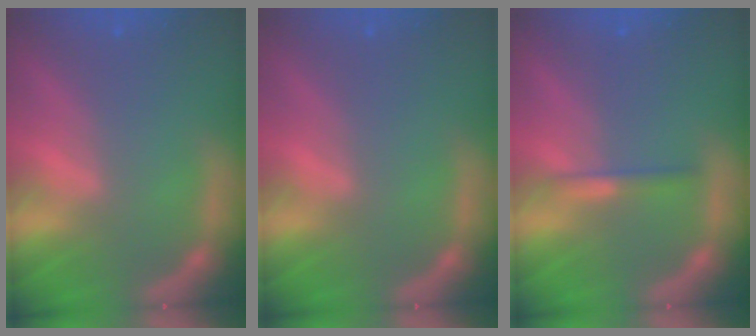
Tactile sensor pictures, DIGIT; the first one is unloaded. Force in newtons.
{"total": 0.0}
{"total": 1.4}